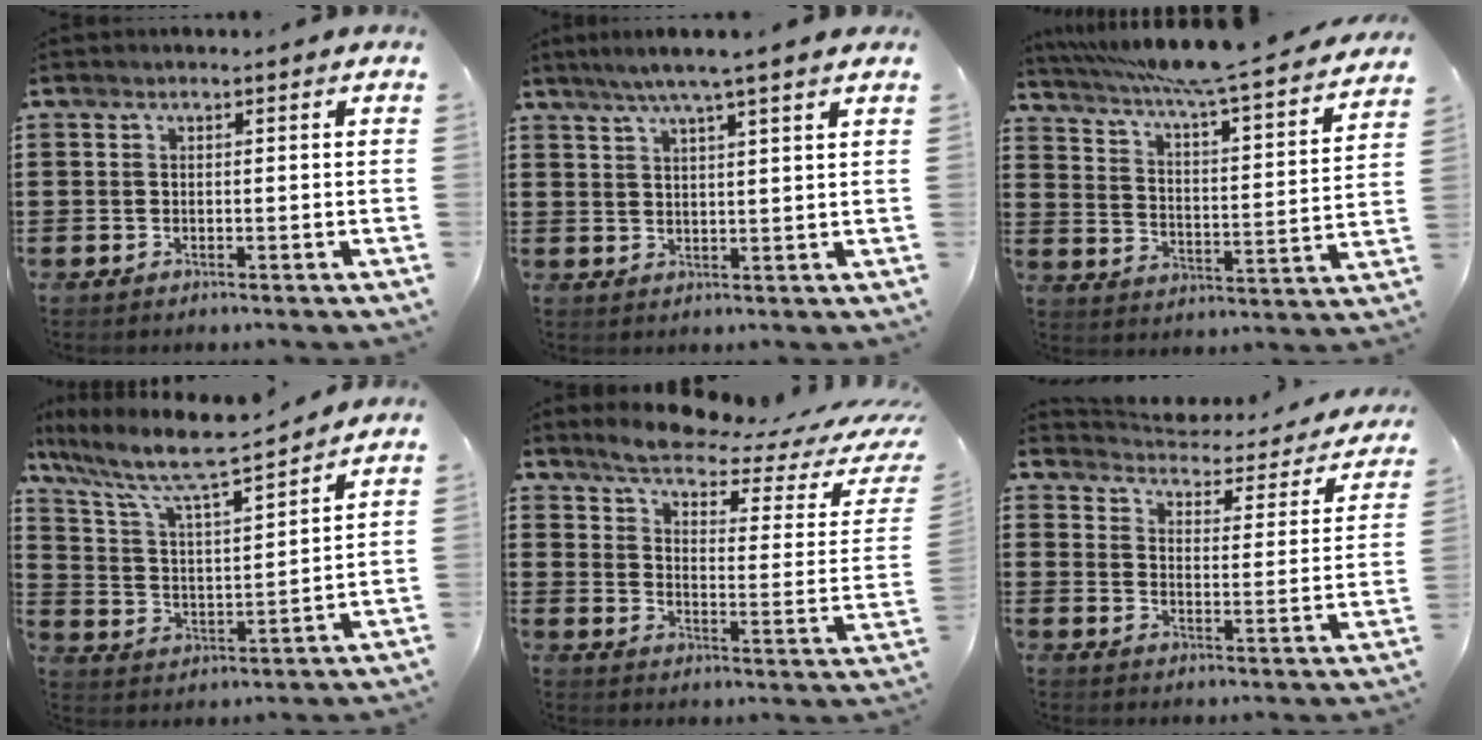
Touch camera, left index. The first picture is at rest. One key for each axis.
{"total": 4.7, "fx": 3.6, "fy": -0.6, "fz": 2.9, "tx": -0.065, "ty": -0.009, "tz": 0.062}
{"total": 7.3, "fx": 6.5, "fy": -0.9, "fz": 3.2, "tx": -0.090, "ty": -0.055, "tz": 0.104}
{"total": 9.2, "fx": 7.7, "fy": 1.1, "fz": 4.9, "tx": -0.130, "ty": -0.049, "tz": 0.126}
{"total": 6.0, "fx": 5.1, "fy": 0.7, "fz": 3.0, "tx": -0.076, "ty": -0.037, "tz": 0.083}
{"total": 2.9, "fx": 2.9, "fy": 0.4, "fz": 0.4, "tx": -0.030, "ty": -0.030, "tz": 0.042}